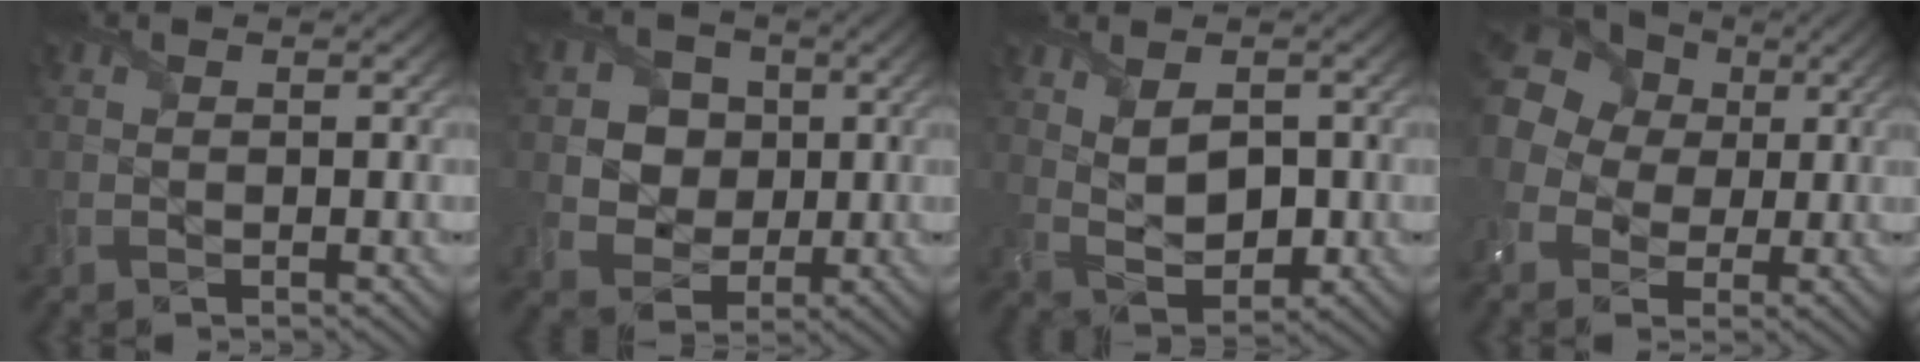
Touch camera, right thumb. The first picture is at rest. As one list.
[{"total": 6.7, "force": [1.2, 6.0, 2.8], "torque": [-0.085, 0.002, 0.008]}, {"total": 5.0, "force": [1.3, 3.0, 3.8], "torque": [-0.080, -0.007, 0.029]}, {"total": 15.9, "force": [1.9, 13.9, 7.5], "torque": [-0.227, 0.019, -0.009]}]